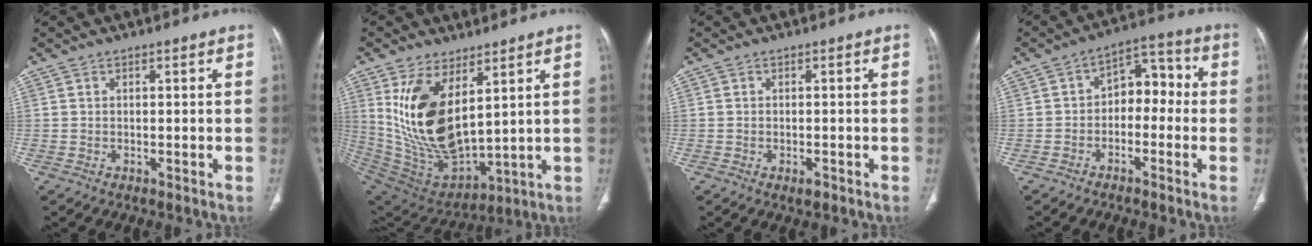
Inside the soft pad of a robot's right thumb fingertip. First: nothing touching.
{"total": 18.6, "force": [6.1, 9.2, 14.9], "torque": [-0.271, -0.036, 0.144]}
{"total": 1.5, "force": [-0.8, 0.7, 1.0], "torque": [-0.017, 0.001, -0.012]}
{"total": 8.1, "force": [-1.5, 5.7, 5.6], "torque": [-0.046, 0.045, -0.039]}